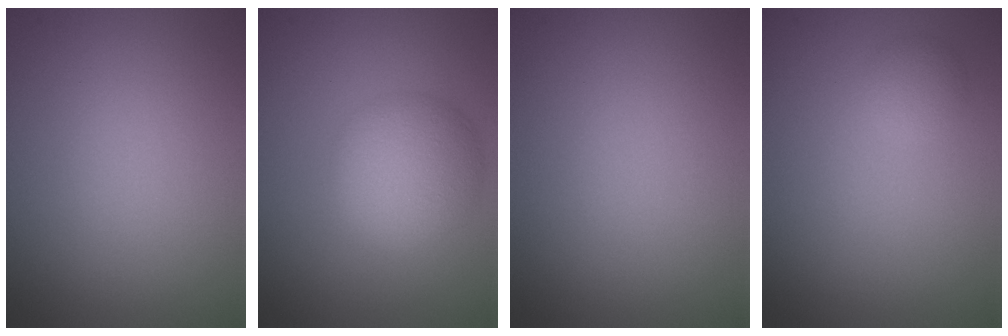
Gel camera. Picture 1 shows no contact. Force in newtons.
{"total": 5.4, "press": 5.4, "slide": 0.2}
{"total": 0.0}
{"total": 1.3, "press": 1.3, "slide": 0.0}